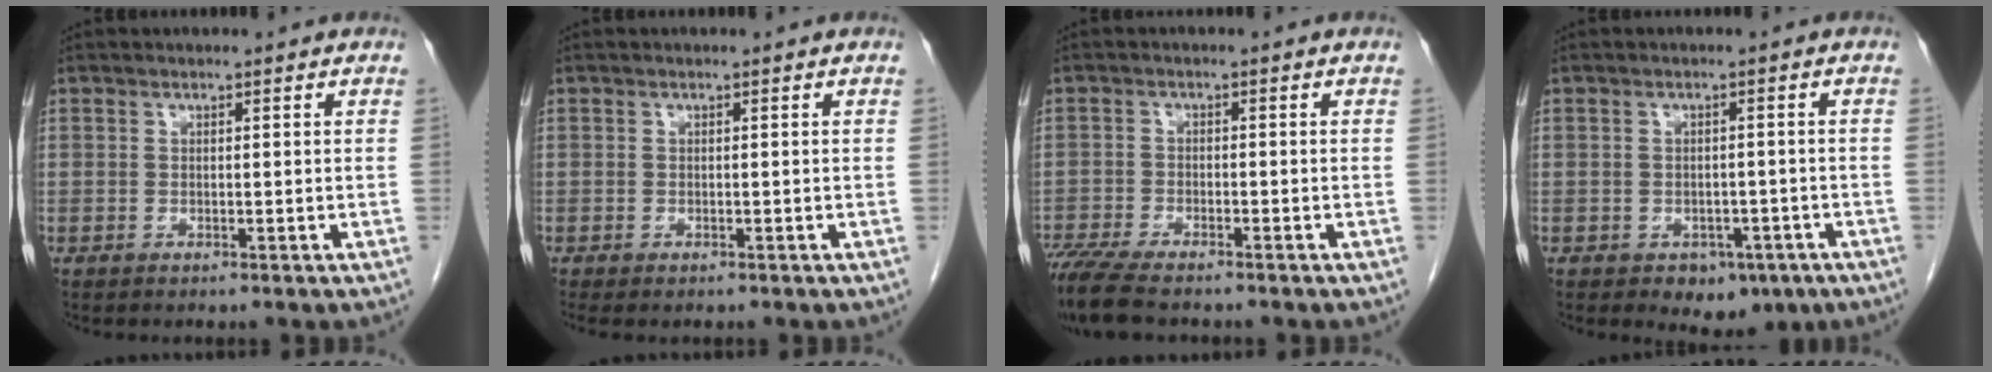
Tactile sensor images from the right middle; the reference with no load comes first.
{"total": 1.3, "force": [-1.0, 0.5, 0.5], "torque": [-0.002, -0.002, -0.012]}
{"total": 8.4, "force": [-7.0, 1.5, 4.4], "torque": [-0.076, -0.017, -0.122]}
{"total": 5.1, "force": [-2.9, 3.2, 2.6], "torque": [-0.026, 0.003, -0.030]}